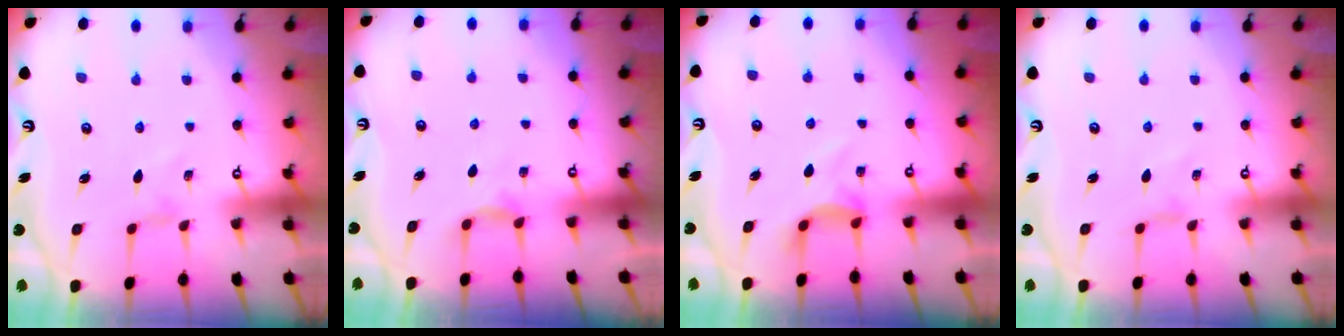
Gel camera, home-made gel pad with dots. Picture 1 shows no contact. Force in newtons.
{"total": 2.3, "press": 2.3, "slide": 0.4}
{"total": 6.1, "press": 6.0, "slide": 0.9}
{"total": 0.8, "press": 0.8, "slide": 0.3}